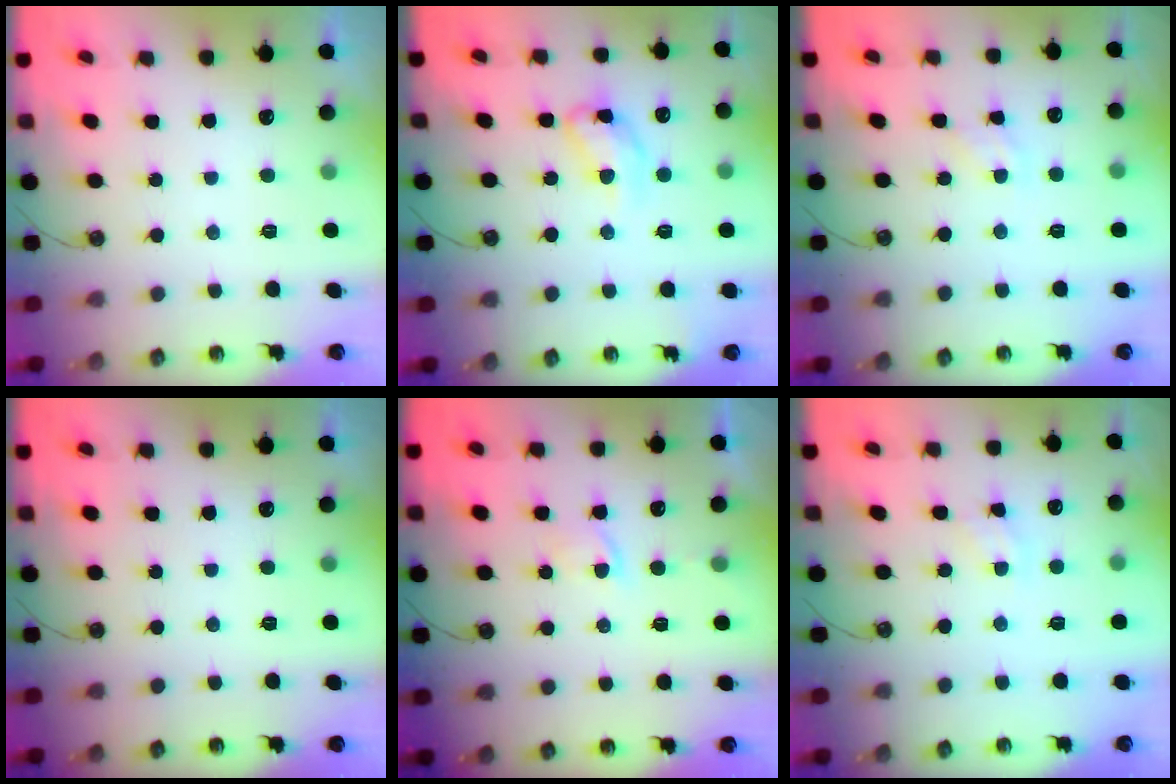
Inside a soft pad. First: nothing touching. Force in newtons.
{"total": 12.9, "press": 12.9, "slide": 0.8}
{"total": 1.6, "press": 1.6, "slide": 0.2}
{"total": 0.0}
{"total": 2.0, "press": 2.0, "slide": 0.4}
{"total": 3.1, "press": 3.1, "slide": 0.5}